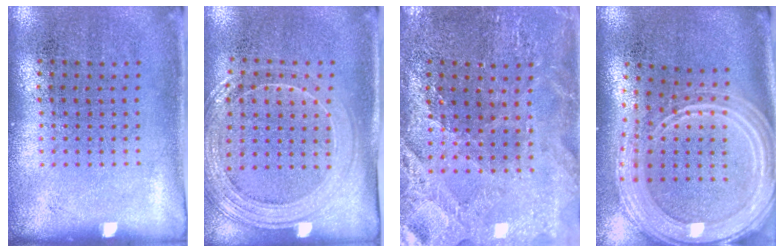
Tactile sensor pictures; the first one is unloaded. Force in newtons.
{"total": 1.6, "press": 1.5, "slide": 0.4}
{"total": 2.7, "press": 2.7, "slide": 0.4}
{"total": 3.2, "press": 2.6, "slide": 1.8}